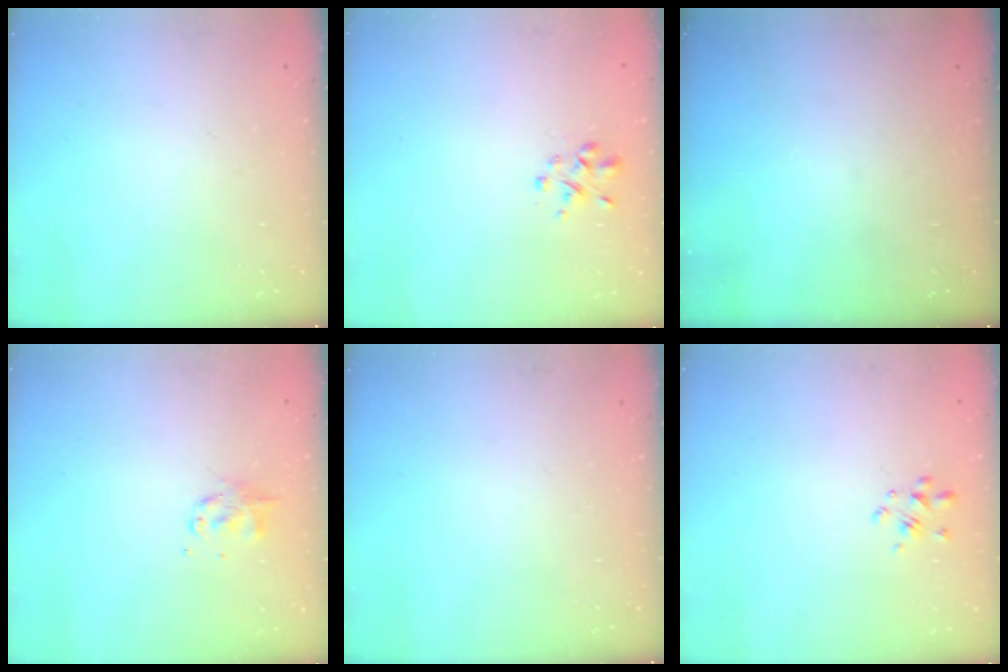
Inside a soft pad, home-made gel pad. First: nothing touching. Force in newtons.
{"total": 1.6, "press": 1.5, "slide": 0.5}
{"total": 0.0}
{"total": 2.8, "press": 2.7, "slide": 0.6}
{"total": 0.0}
{"total": 2.6, "press": 2.4, "slide": 1.0}